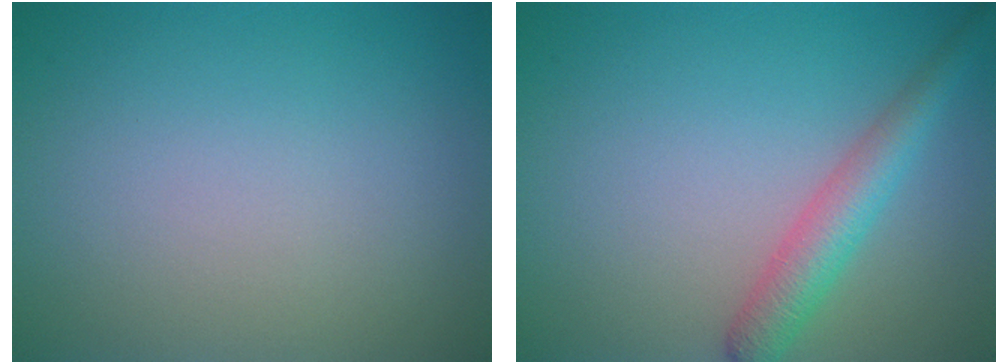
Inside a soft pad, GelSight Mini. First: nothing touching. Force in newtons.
{"total": 3.5, "press": 3.5, "slide": 0.1}